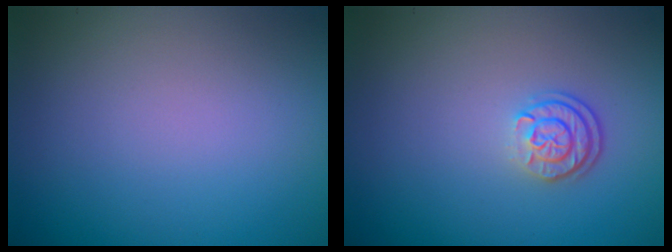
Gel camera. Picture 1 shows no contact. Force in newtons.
{"total": 2.4, "press": 1.9, "slide": 1.5}